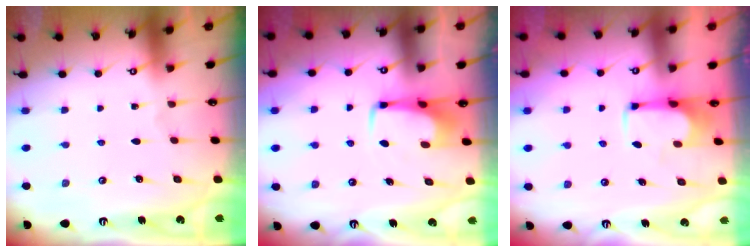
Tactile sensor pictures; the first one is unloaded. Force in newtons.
{"total": 3.9, "press": 3.9, "slide": 0.3}
{"total": 3.7, "press": 3.6, "slide": 0.8}